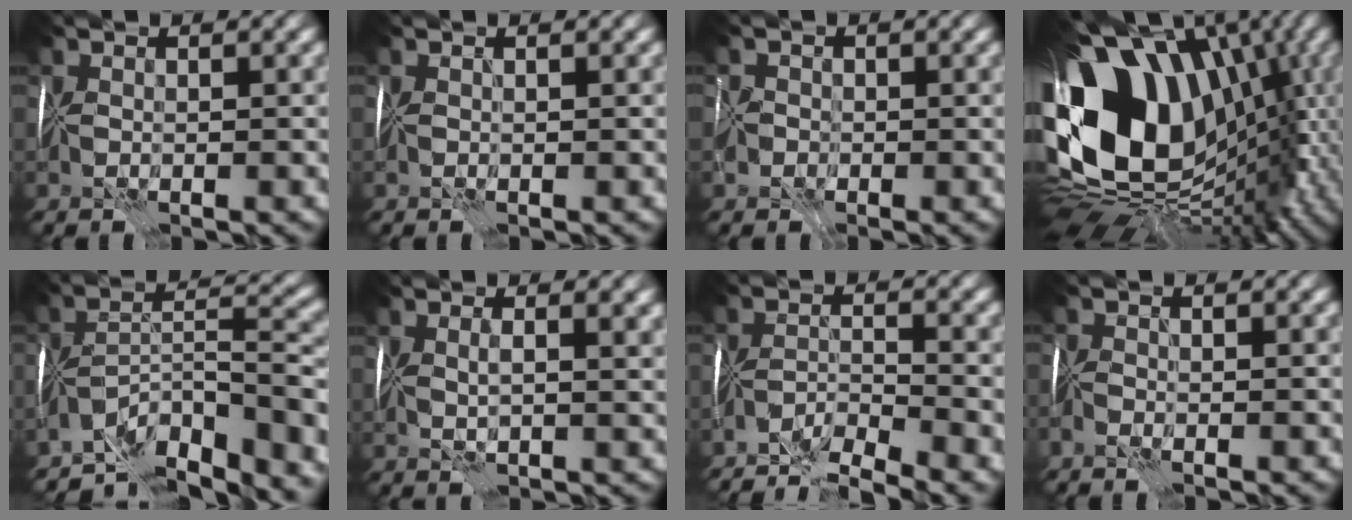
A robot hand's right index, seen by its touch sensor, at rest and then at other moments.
{"total": 0.9, "force": [-0.2, -0.8, -0.4], "torque": [0.010, -0.003, -0.004]}
{"total": 3.1, "force": [-1.9, 2.2, 1.1], "torque": [0.002, -0.003, -0.047]}
{"total": 16.6, "force": [1.2, 12.3, 11.1], "torque": [-0.229, -0.009, 0.044]}
{"total": 10.4, "force": [-9.0, 1.5, 5.0], "torque": [-0.050, 0.000, -0.155]}
{"total": 2.2, "force": [0.8, 0.2, 2.0], "torque": [-0.037, -0.005, 0.019]}
{"total": 4.5, "force": [-4.2, -1.3, 1.0], "torque": [-0.007, -0.008, -0.081]}
{"total": 1.4, "force": [-1.3, 0.2, 0.5], "torque": [-0.011, -0.004, -0.028]}